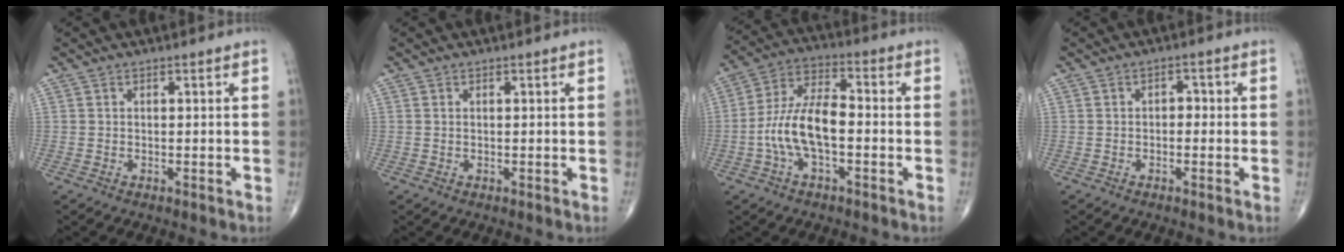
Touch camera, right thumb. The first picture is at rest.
{"total": 0.0}
{"total": 11.5, "force": [-2.3, 5.2, 10.0], "torque": [-0.202, 0.040, -0.050]}
{"total": 1.8, "force": [-0.3, 1.3, 1.2], "torque": [-0.001, 0.009, -0.013]}